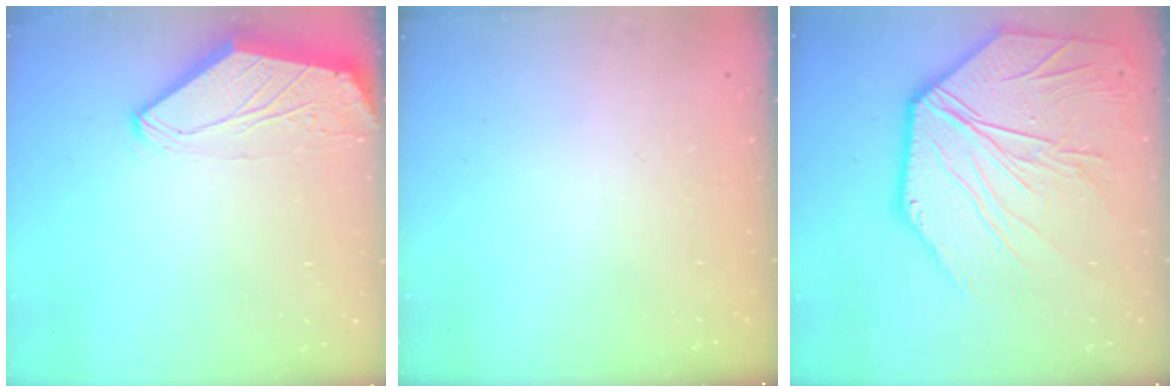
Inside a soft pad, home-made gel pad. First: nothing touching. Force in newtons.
{"total": 0.0}
{"total": 15.4, "press": 15.3, "slide": 2.2}